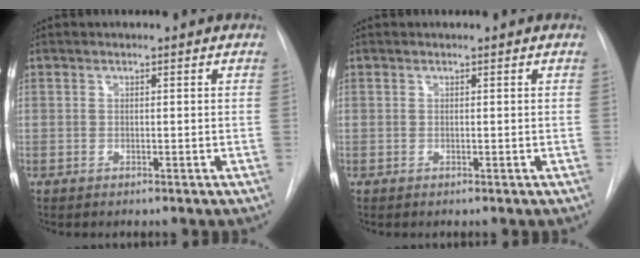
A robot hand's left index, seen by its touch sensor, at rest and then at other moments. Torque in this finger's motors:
{"motor_torque": [-0.01, 0.06, 0.02, 0.00]}